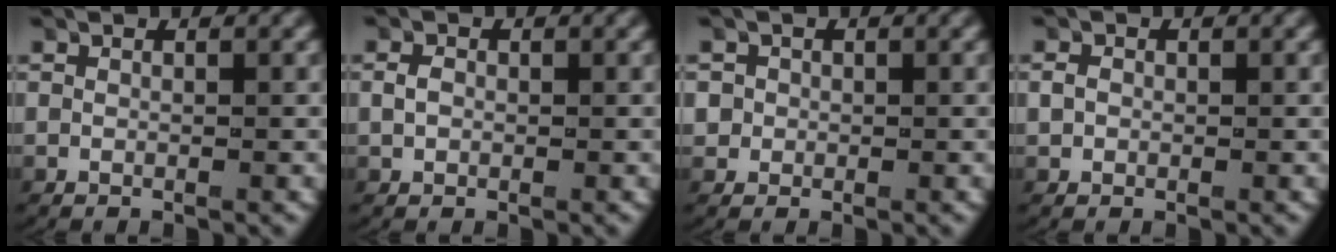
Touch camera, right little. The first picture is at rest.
{"total": 1.1, "force": [-0.1, 0.9, 0.7], "torque": [-0.020, 0.000, 0.000]}
{"total": 2.3, "force": [0.0, 2.3, 0.6], "torque": [-0.024, -0.005, 0.000]}
{"total": 1.0, "force": [0.0, 0.9, 0.5], "torque": [-0.016, 0.001, 0.001]}